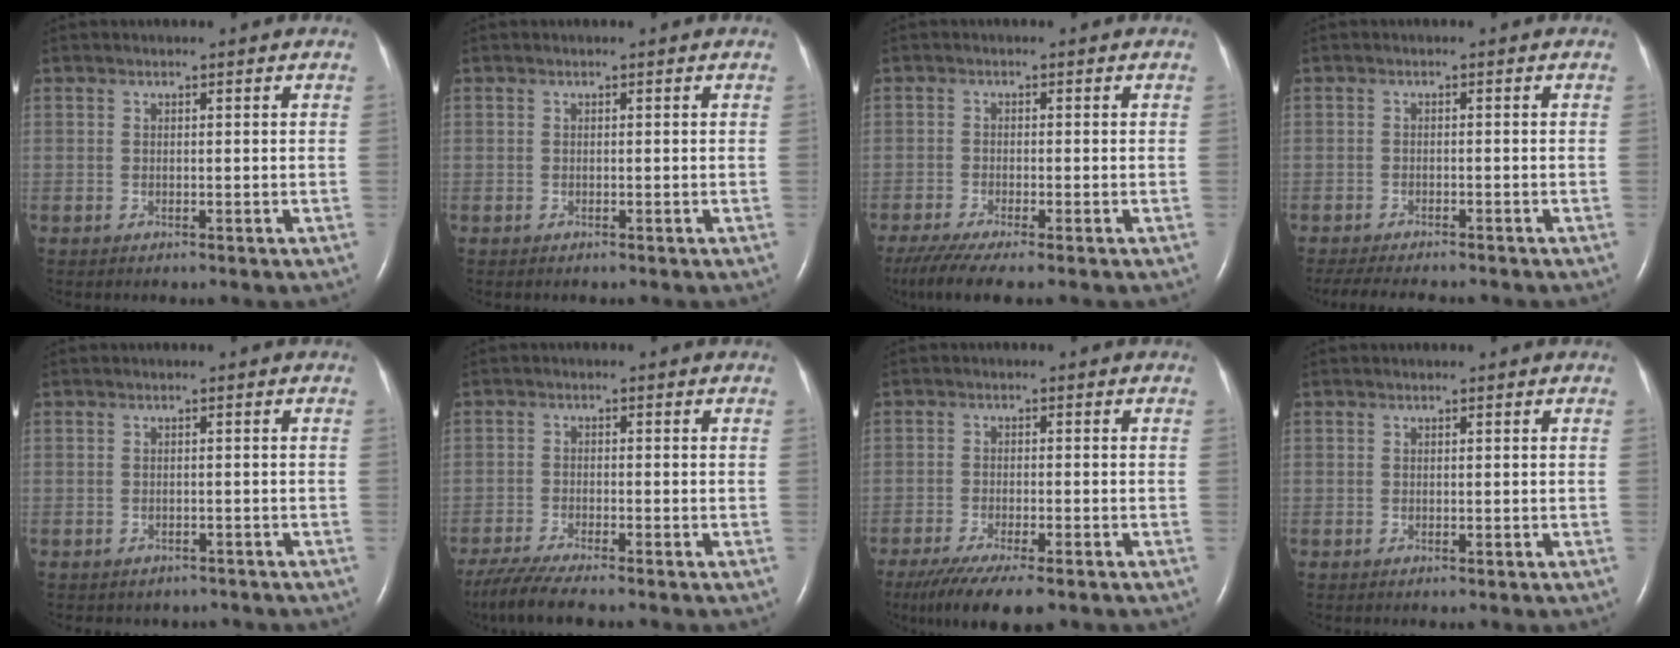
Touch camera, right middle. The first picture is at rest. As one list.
[{"total": 0.0}, {"total": 6.6, "force": [-5.1, 0.4, 4.2], "torque": [-0.078, -0.019, -0.089]}, {"total": 9.0, "force": [-7.9, 1.8, 4.0], "torque": [-0.062, -0.012, -0.112]}, {"total": 3.5, "force": [-3.0, 1.8, 0.3], "torque": [-0.010, 0.010, -0.034]}, {"total": 6.6, "force": [-5.5, 0.0, 3.6], "torque": [-0.069, -0.023, -0.098]}, {"total": 10.6, "force": [-7.8, 2.1, 6.9], "torque": [-0.110, -0.022, -0.120]}, {"total": 0.0}]